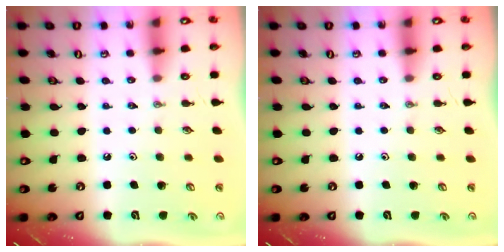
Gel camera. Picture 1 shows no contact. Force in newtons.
{"total": 0.0}